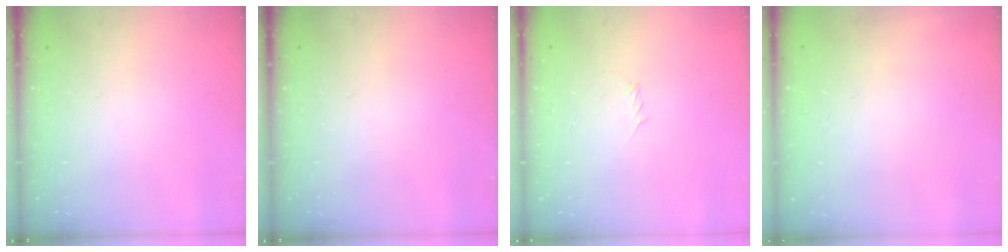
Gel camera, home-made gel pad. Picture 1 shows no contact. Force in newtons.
{"total": 0.0}
{"total": 2.9, "press": 2.8, "slide": 0.8}
{"total": 0.6, "press": 0.5, "slide": 0.2}